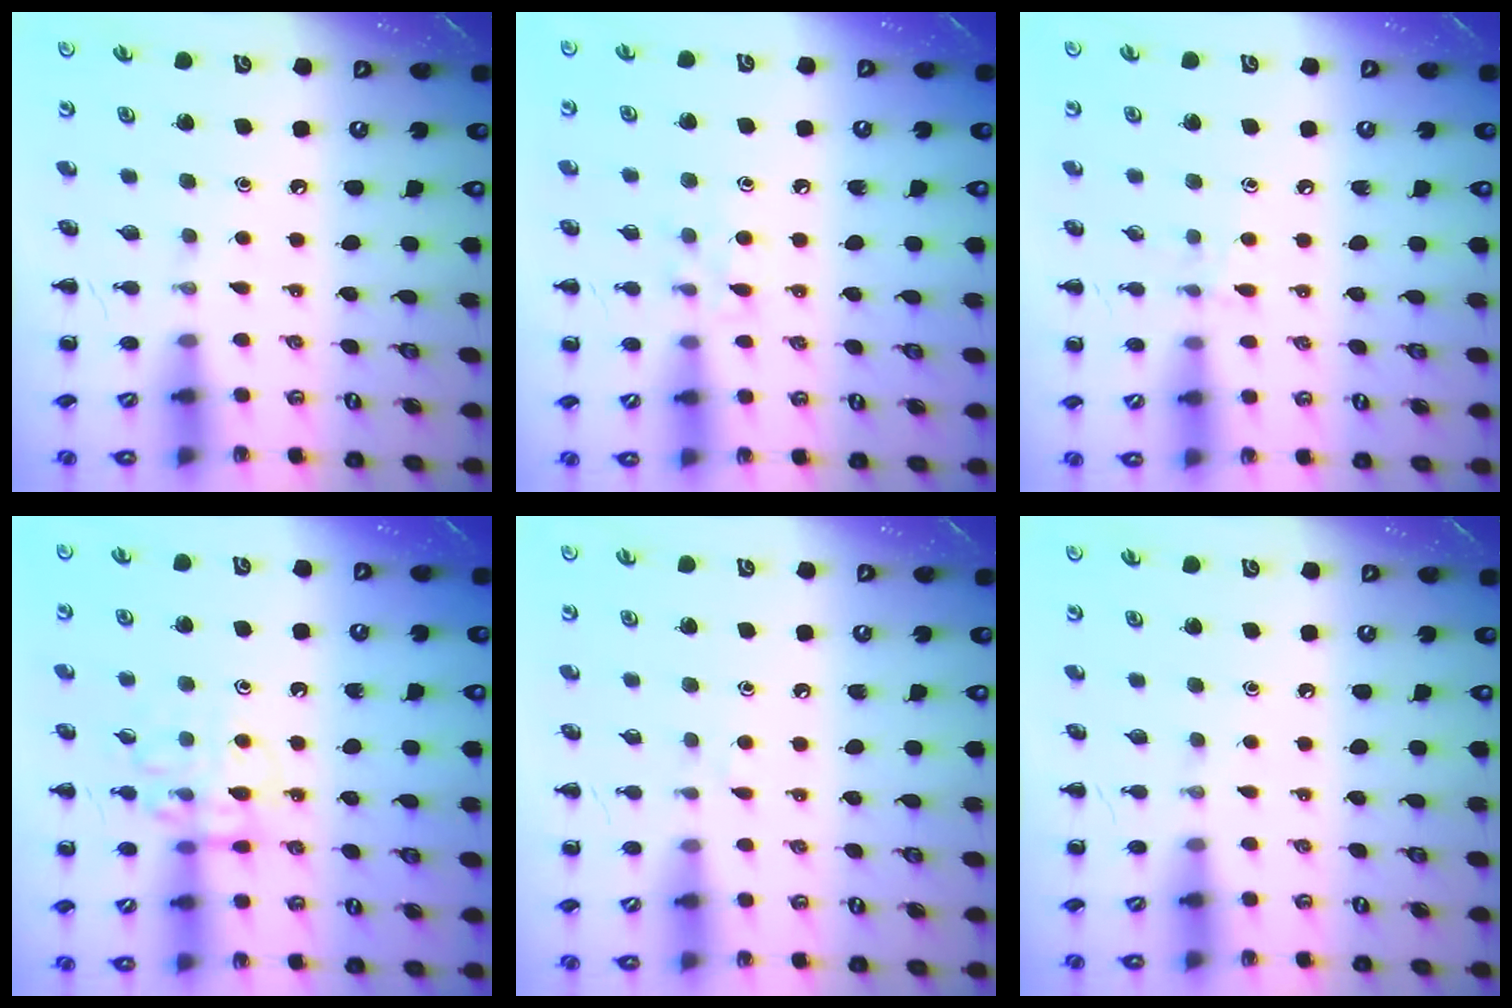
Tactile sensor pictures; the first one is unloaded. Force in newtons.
{"total": 6.5, "press": 6.2, "slide": 1.9}
{"total": 5.3, "press": 4.9, "slide": 2.1}
{"total": 11.9, "press": 11.9, "slide": 1.0}
{"total": 2.9, "press": 2.7, "slide": 1.0}
{"total": 0.0}